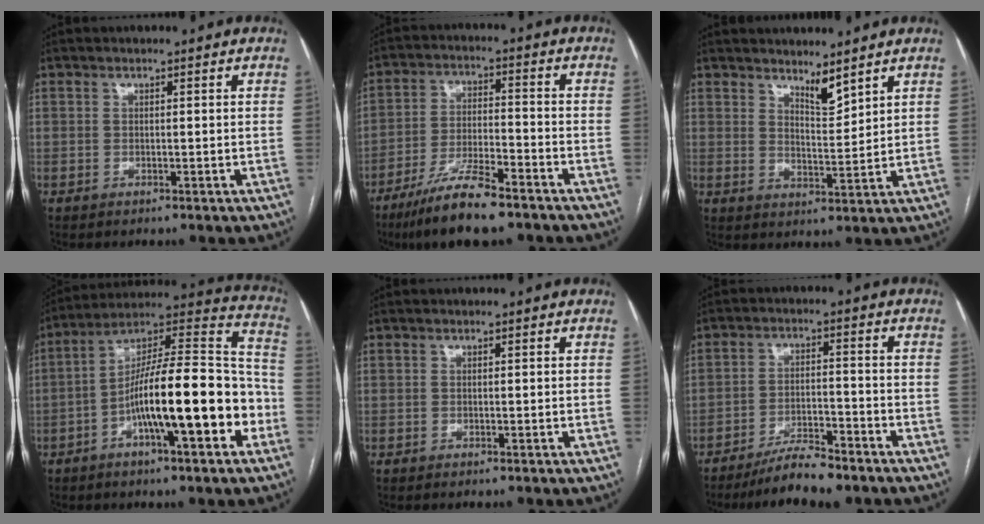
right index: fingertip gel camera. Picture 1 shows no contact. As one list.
[{"total": 11.6, "force": [-8.6, 1.8, 7.6], "torque": [-0.142, -0.023, -0.153]}, {"total": 3.9, "force": [3.4, 0.5, 1.9], "torque": [-0.033, -0.016, 0.064]}, {"total": 19.9, "force": [-6.1, 3.6, 18.6], "torque": [-0.284, 0.027, -0.097]}, {"total": 0.0}, {"total": 7.8, "force": [-6.7, 1.0, 3.9], "torque": [-0.063, -0.014, -0.115]}]